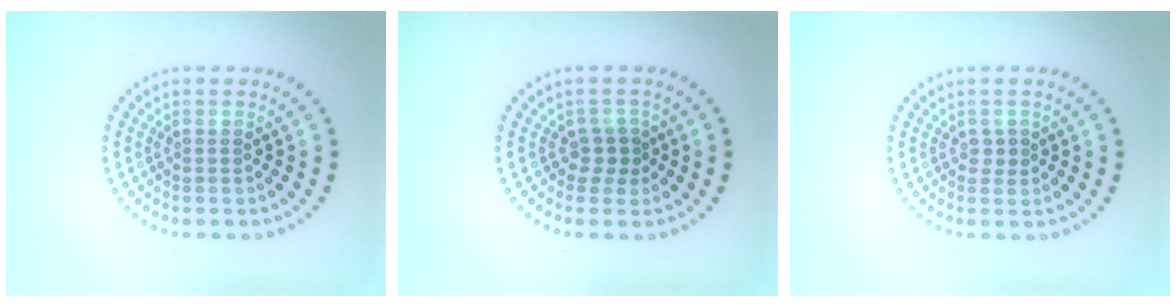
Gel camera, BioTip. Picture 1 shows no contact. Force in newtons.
{"total": 1.7, "press": 1.4, "slide": 1.0}
{"total": 0.8, "press": 0.8, "slide": 0.2}